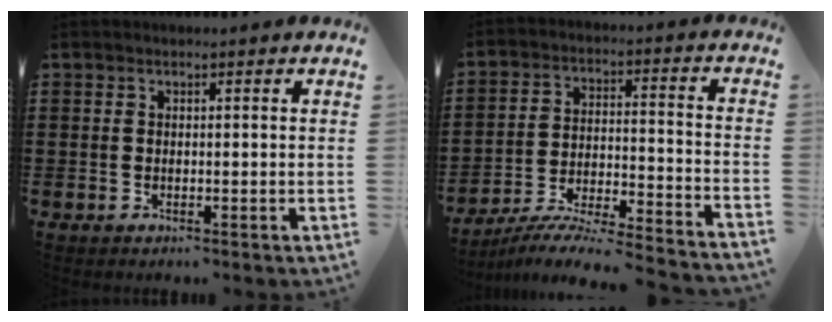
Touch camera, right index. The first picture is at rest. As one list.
[{"total": 5.7, "force": [-5.3, -0.3, 1.9], "torque": [-0.036, -0.013, -0.109]}]